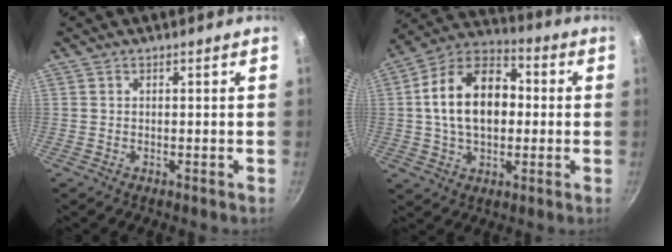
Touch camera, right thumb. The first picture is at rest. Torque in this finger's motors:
{"motor_torque": [0.23, 3.25, 1.45, 0.10, 0.30]}